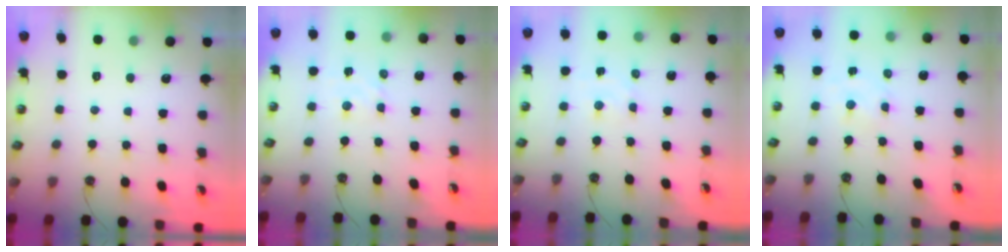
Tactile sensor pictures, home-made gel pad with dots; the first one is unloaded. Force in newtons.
{"total": 1.8, "press": 1.8, "slide": 0.3}
{"total": 2.6, "press": 2.6, "slide": 0.4}
{"total": 1.3, "press": 1.3, "slide": 0.2}